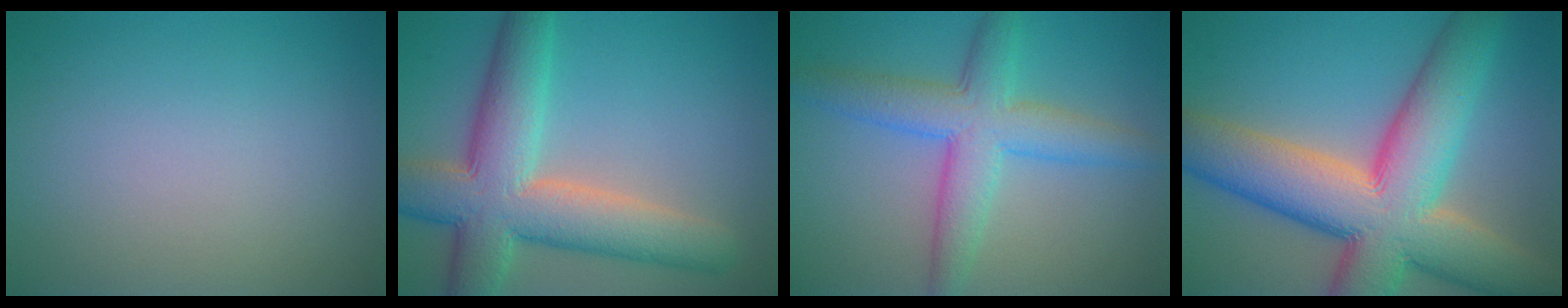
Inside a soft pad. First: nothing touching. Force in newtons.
{"total": 9.9, "press": 9.9, "slide": 0.6}
{"total": 6.0, "press": 6.0, "slide": 0.2}
{"total": 14.3, "press": 14.3, "slide": 0.7}